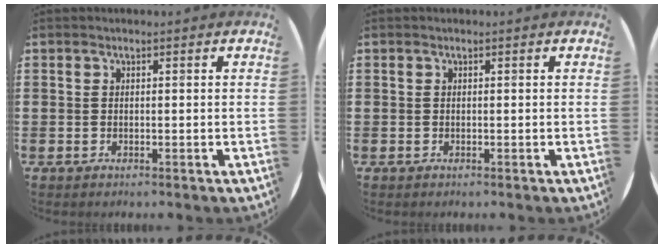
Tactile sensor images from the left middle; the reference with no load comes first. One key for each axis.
{"total": 0.0}